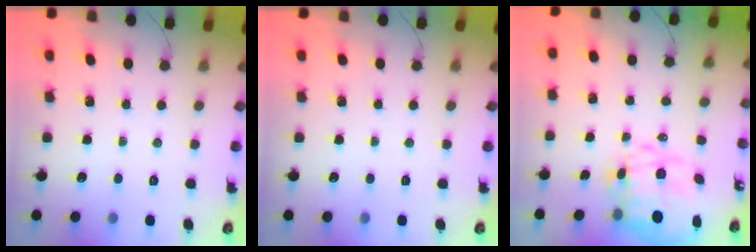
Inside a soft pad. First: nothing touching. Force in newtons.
{"total": 0.0}
{"total": 14.6, "press": 14.2, "slide": 3.2}